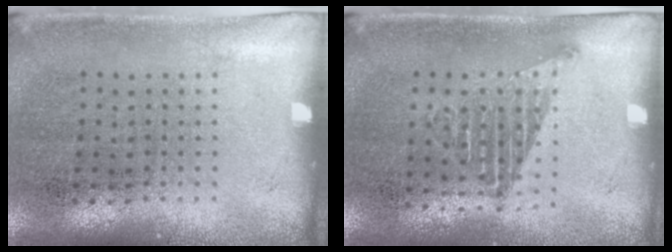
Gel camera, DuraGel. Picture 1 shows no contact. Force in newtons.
{"total": 1.1, "press": 1.0, "slide": 0.6}